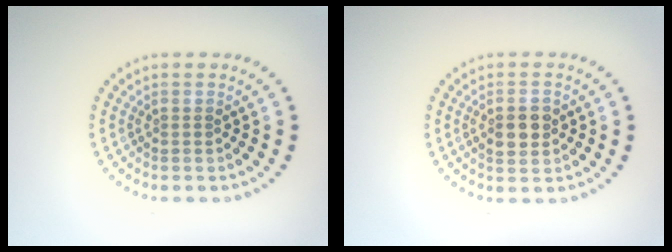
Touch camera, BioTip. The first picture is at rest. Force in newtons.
{"total": 2.8, "press": 2.8, "slide": 0.1}